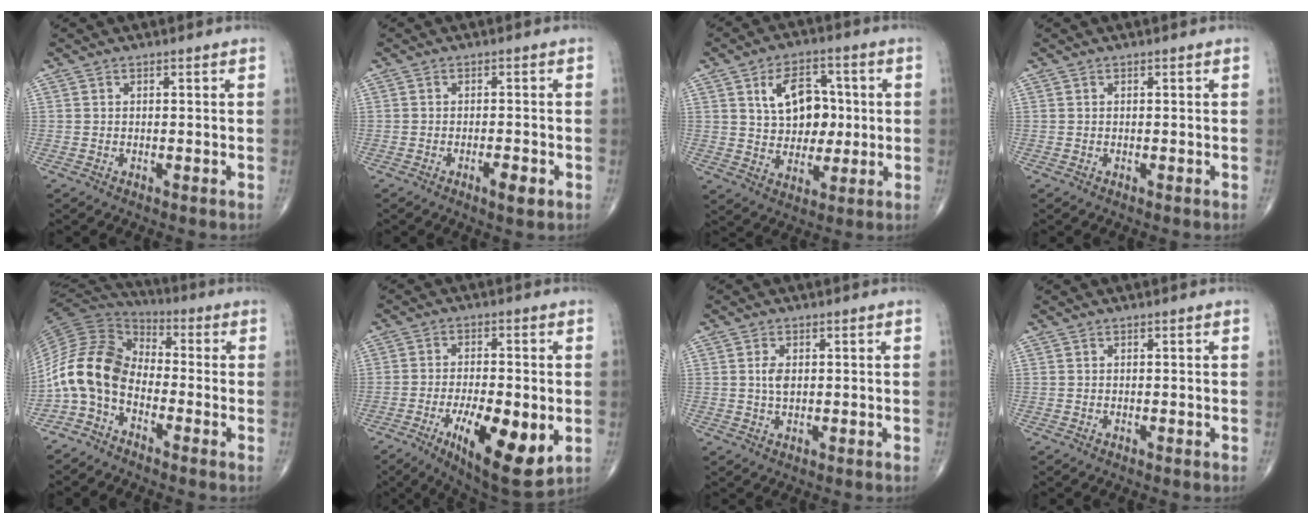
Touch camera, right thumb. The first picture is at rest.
{"total": 3.0, "force": [-1.4, 0.8, 2.5], "torque": [-0.043, -0.001, -0.024]}
{"total": 11.7, "force": [2.3, 8.2, 8.1], "torque": [-0.089, 0.001, 0.041]}
{"total": 0.0}
{"total": 12.7, "force": [-4.2, 8.2, 8.7], "torque": [-0.173, 0.064, -0.103]}
{"total": 15.8, "force": [-4.7, 5.3, 14.1], "torque": [-0.224, -0.009, -0.064]}
{"total": 2.9, "force": [0.5, 1.6, 2.3], "torque": [-0.044, -0.001, 0.010]}
{"total": 0.0}